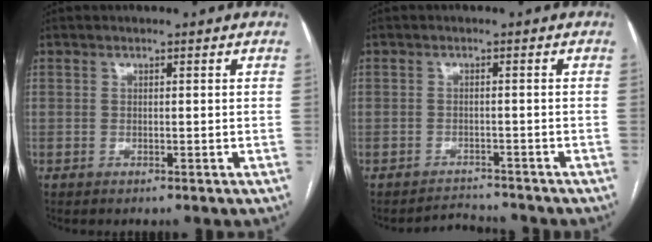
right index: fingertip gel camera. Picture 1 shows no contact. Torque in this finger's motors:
{"motor_torque": [-0.69, -0.57, -0.23, -0.11]}